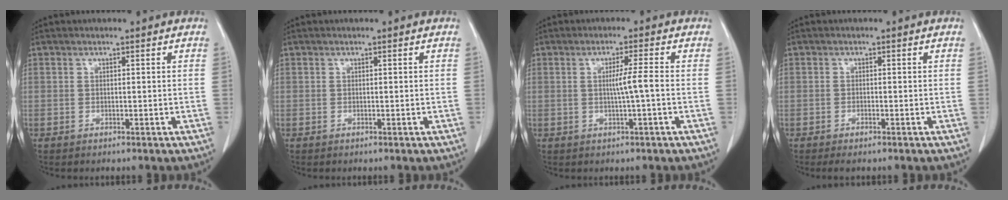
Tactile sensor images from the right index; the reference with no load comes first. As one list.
[{"total": 0.0}, {"total": 3.3, "force": [-0.3, -0.7, 3.2], "torque": [-0.054, -0.002, -0.004]}, {"total": 1.7, "force": [-1.3, 0.2, 1.0], "torque": [-0.018, -0.005, -0.019]}]